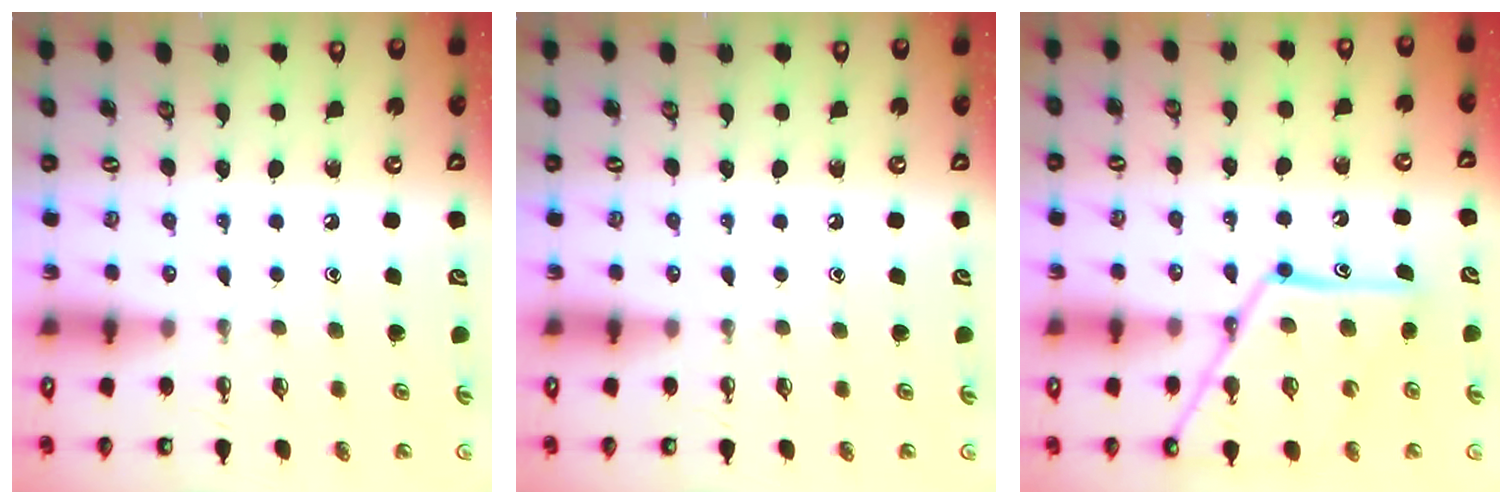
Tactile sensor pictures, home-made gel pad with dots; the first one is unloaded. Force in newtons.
{"total": 0.0}
{"total": 16.8, "press": 16.8, "slide": 1.4}